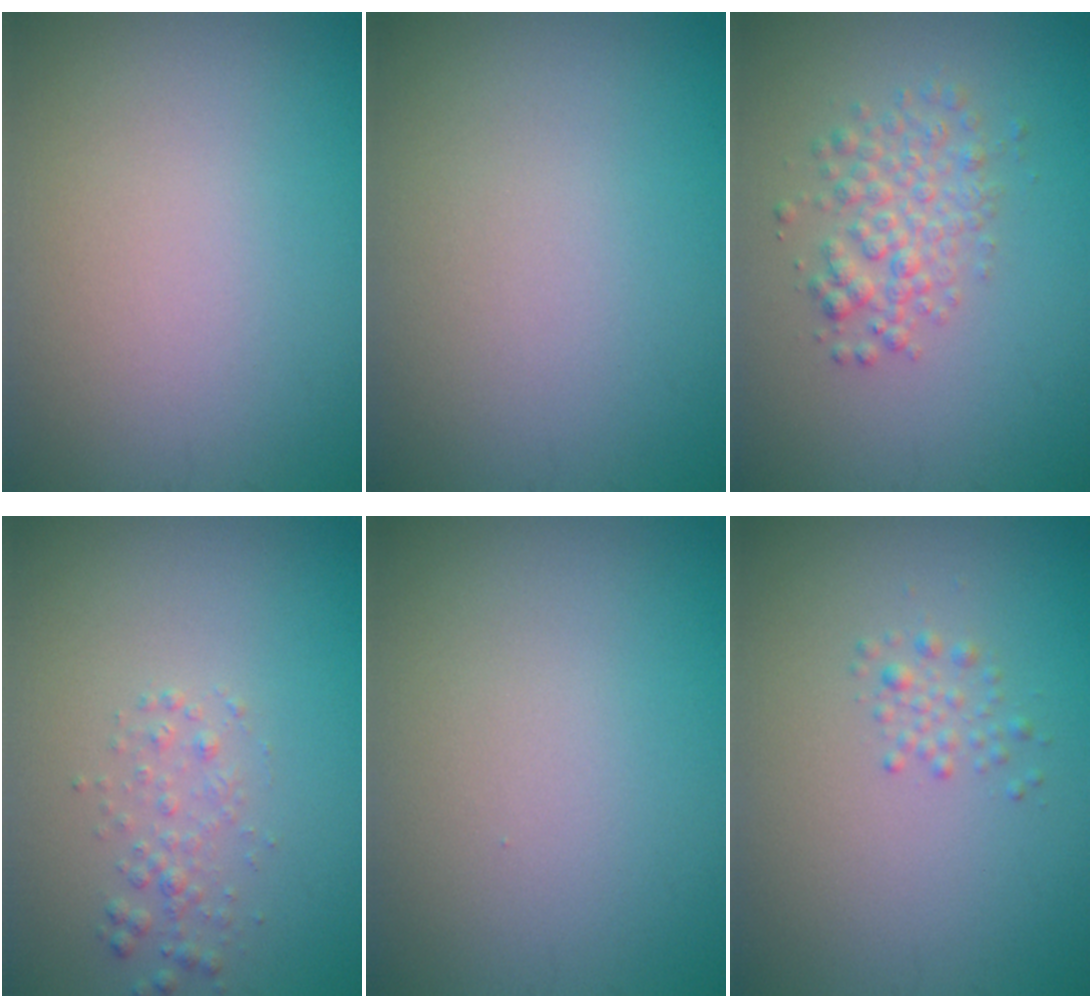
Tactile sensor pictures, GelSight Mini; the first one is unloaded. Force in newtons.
{"total": 0.0}
{"total": 3.1, "press": 3.1, "slide": 0.1}
{"total": 1.6, "press": 1.6, "slide": 0.0}
{"total": 0.0}
{"total": 1.3, "press": 1.3, "slide": 0.1}